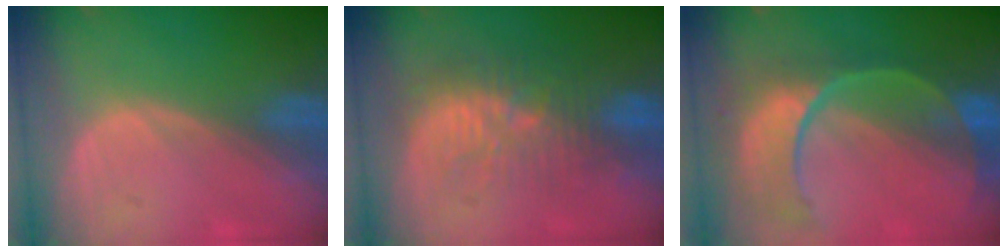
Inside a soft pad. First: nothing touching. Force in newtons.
{"total": 9.5, "press": 9.1, "slide": 2.8}
{"total": 11.2, "press": 9.4, "slide": 6.1}